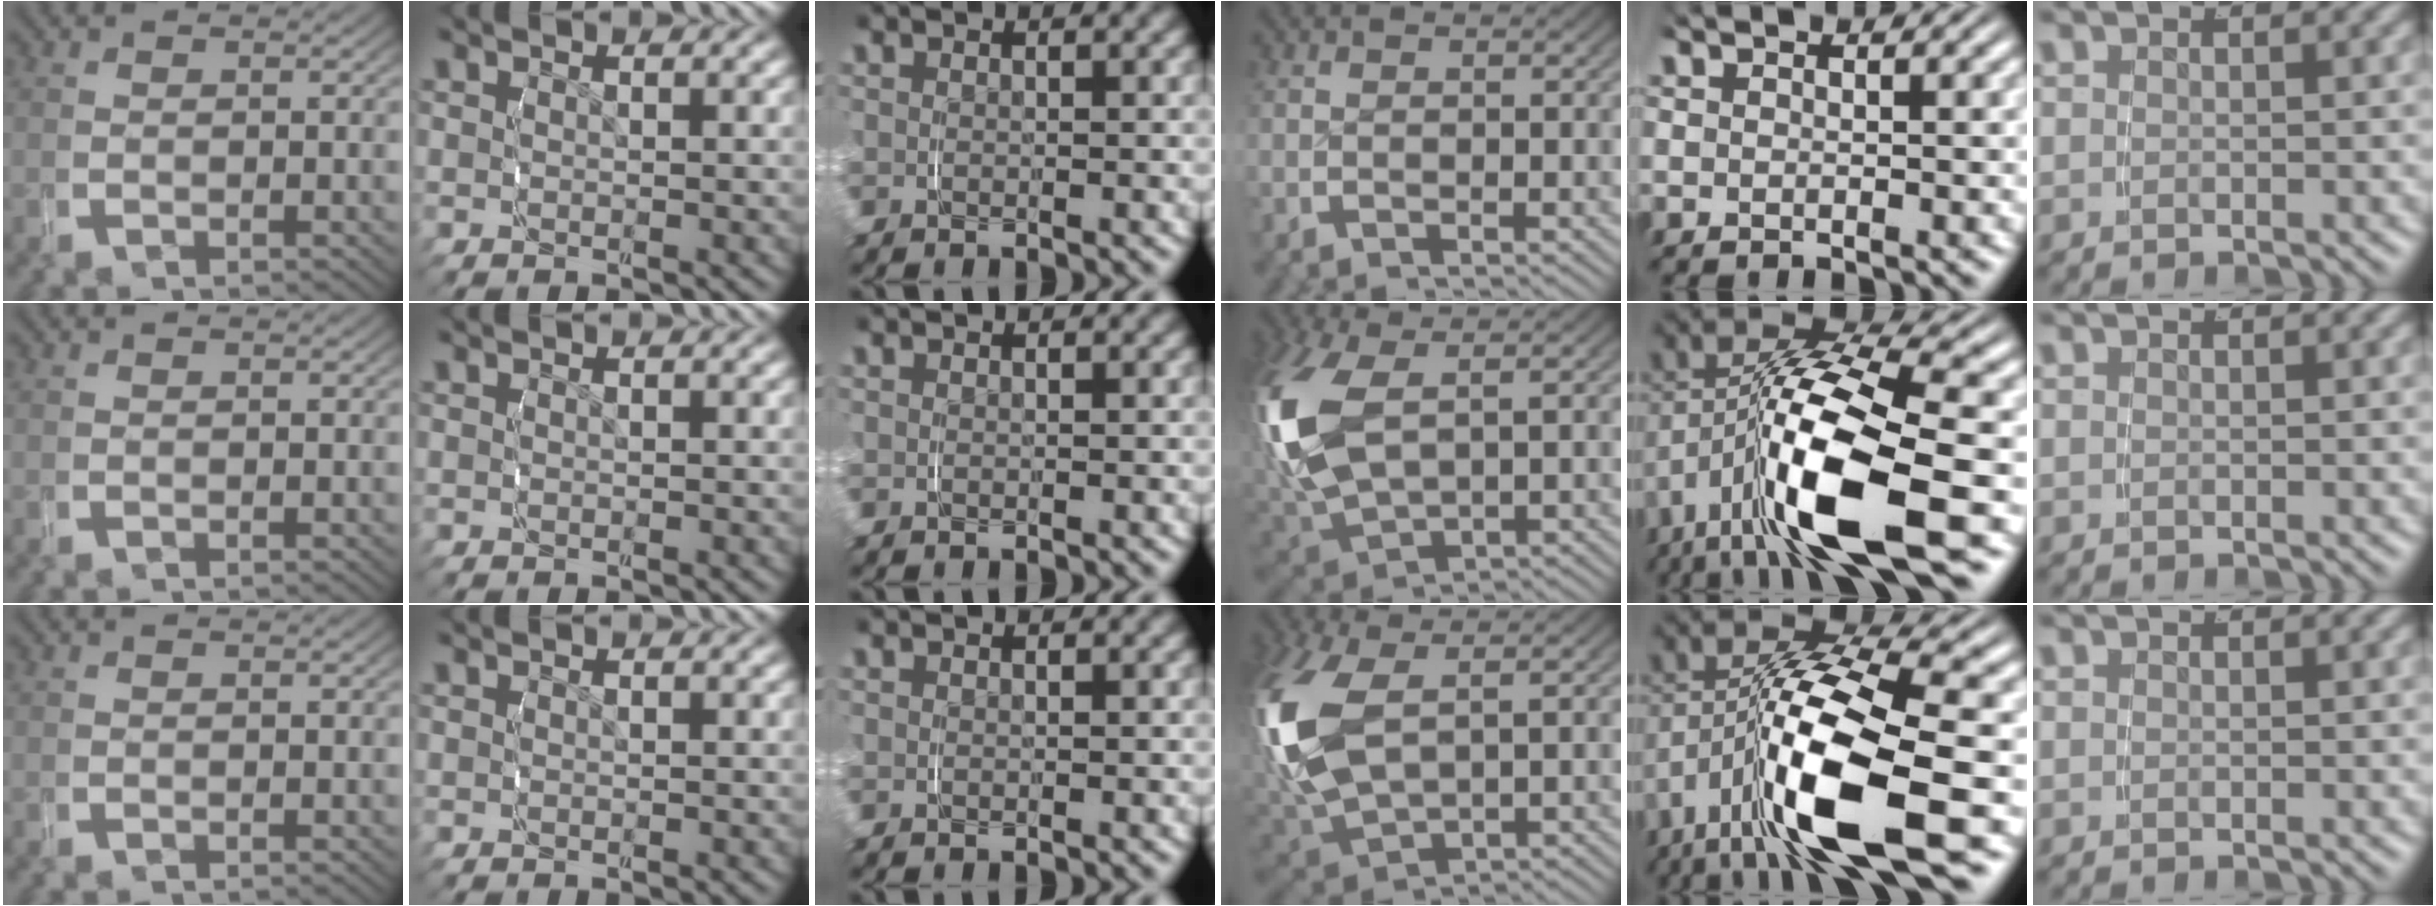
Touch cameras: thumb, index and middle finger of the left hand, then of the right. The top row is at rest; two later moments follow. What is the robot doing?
{"motion": "grasp_and_lifting", "object": "knife"}